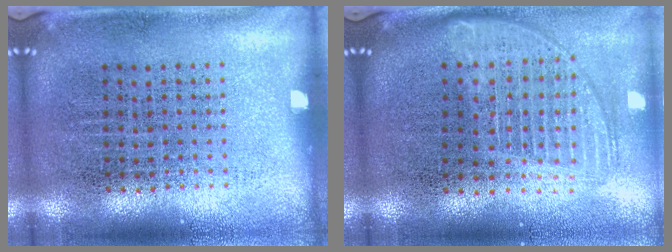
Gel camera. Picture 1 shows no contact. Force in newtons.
{"total": 1.7, "press": 1.4, "slide": 0.9}